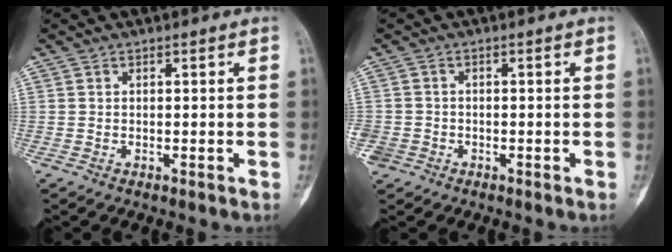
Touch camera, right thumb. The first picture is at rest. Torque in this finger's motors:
{"motor_torque": [2.35, 2.44, 1.70, -1.07, 0.85]}